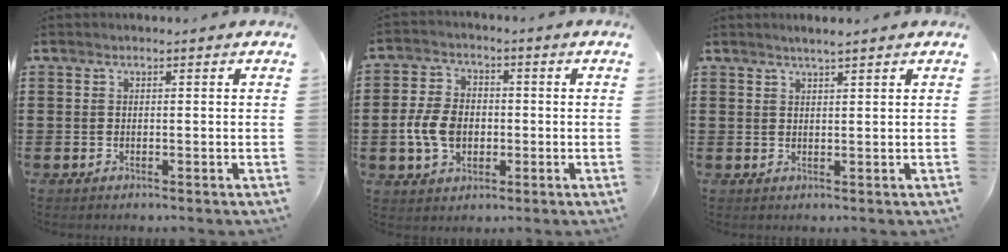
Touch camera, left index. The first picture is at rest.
{"total": 7.0, "force": [-1.2, 5.0, 4.8], "torque": [-0.117, 0.005, -0.028]}
{"total": 1.8, "force": [1.6, -0.1, 0.9], "torque": [-0.019, 0.003, 0.029]}